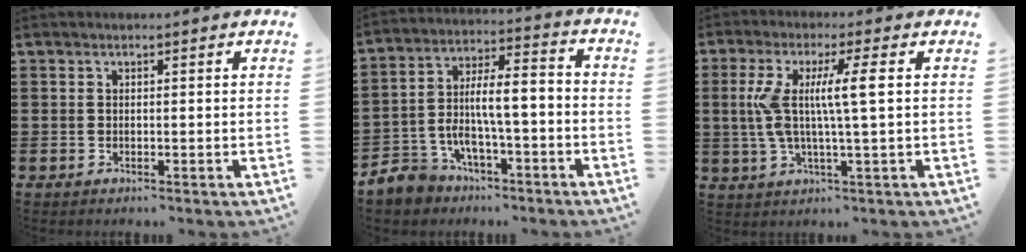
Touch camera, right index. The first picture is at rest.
{"total": 7.5, "force": [-3.1, 3.4, 6.0], "torque": [-0.129, -0.008, -0.063]}
{"total": 8.3, "force": [1.1, 0.5, 8.2], "torque": [-0.171, -0.006, 0.007]}